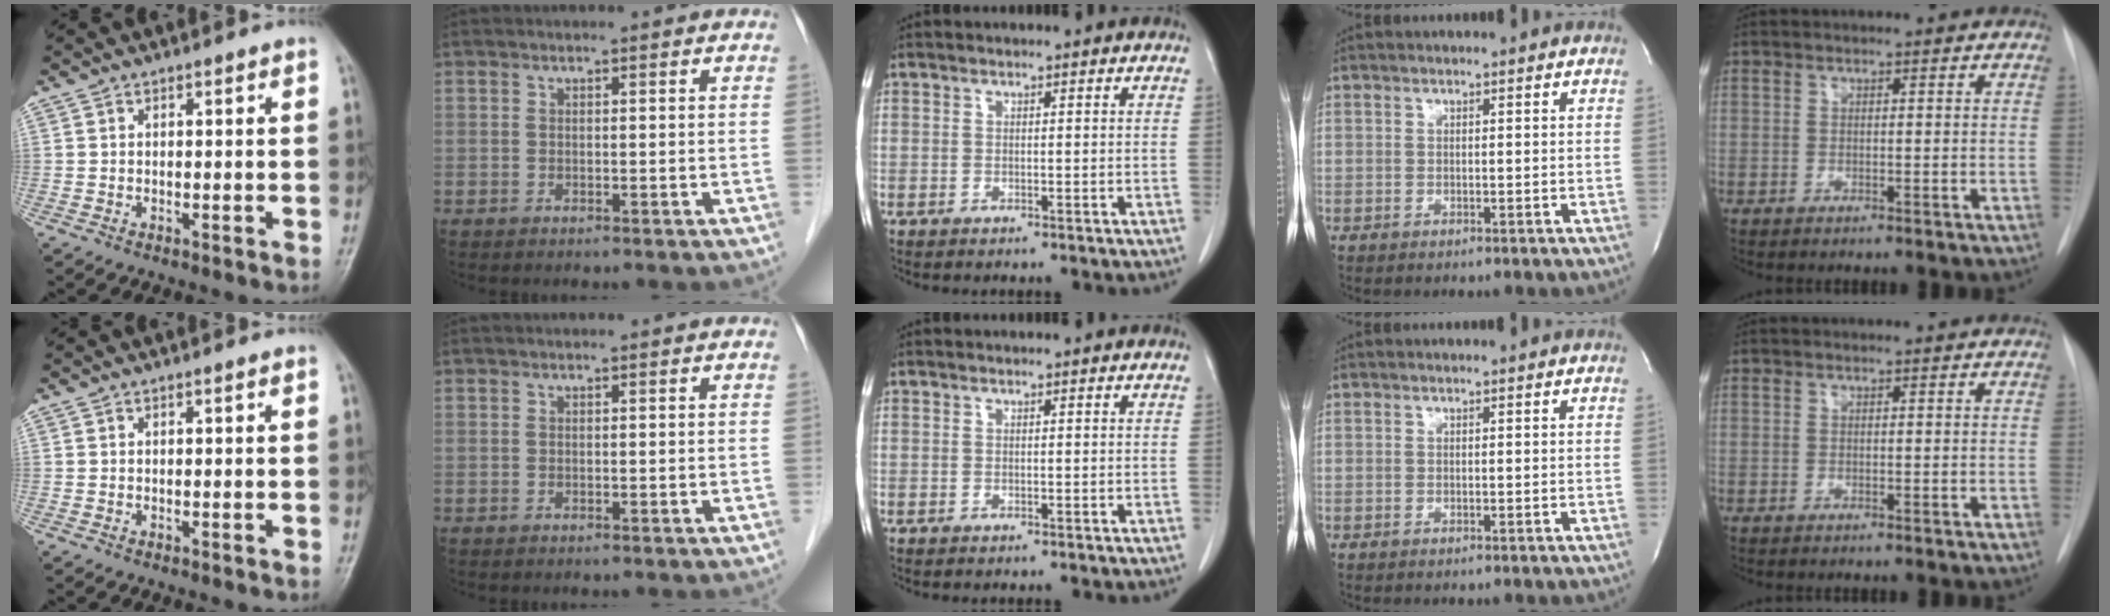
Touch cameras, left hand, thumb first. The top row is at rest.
{}